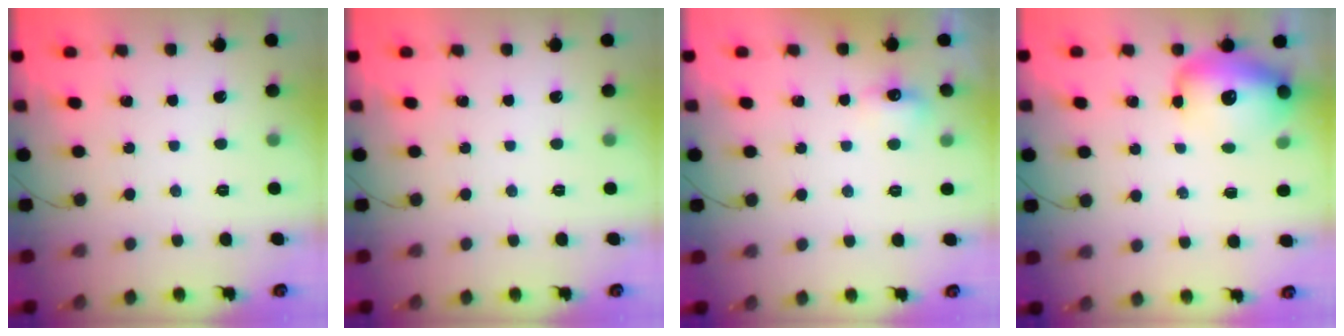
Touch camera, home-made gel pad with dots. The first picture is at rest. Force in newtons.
{"total": 0.0}
{"total": 5.3, "press": 5.2, "slide": 1.2}
{"total": 14.3, "press": 13.7, "slide": 4.1}